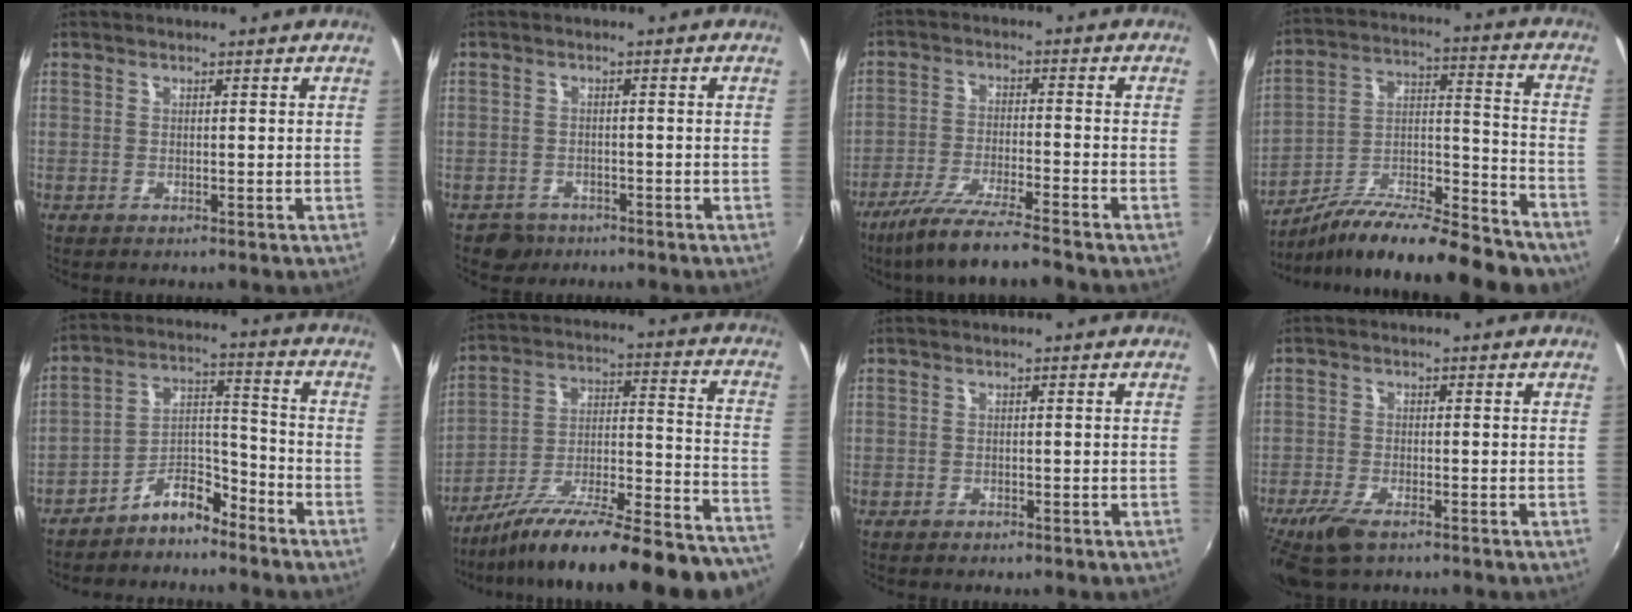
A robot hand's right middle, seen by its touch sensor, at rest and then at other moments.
{"total": 3.3, "force": [-2.2, 2.4, 0.3], "torque": [-0.018, 0.000, -0.036]}
{"total": 10.8, "force": [-9.1, -0.4, 5.8], "torque": [-0.125, -0.021, -0.158]}
{"total": 23.1, "force": [-17.4, 6.2, 13.8], "torque": [-0.224, -0.002, -0.262]}
{"total": 7.3, "force": [-6.1, 2.9, 2.9], "torque": [-0.052, 0.043, -0.108]}
{"total": 27.1, "force": [-22.9, 3.2, 14.2], "torque": [-0.182, -0.031, -0.341]}
{"total": 1.1, "force": [-0.8, 0.7, 0.4], "torque": [-0.010, -0.001, -0.011]}
{"total": 6.4, "force": [-4.4, 2.2, 4.1], "torque": [-0.105, -0.022, -0.086]}